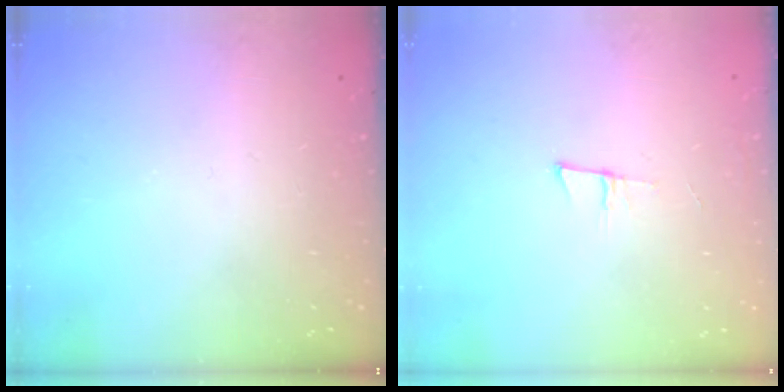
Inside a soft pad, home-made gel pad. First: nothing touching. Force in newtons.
{"total": 5.4, "press": 4.6, "slide": 2.7}